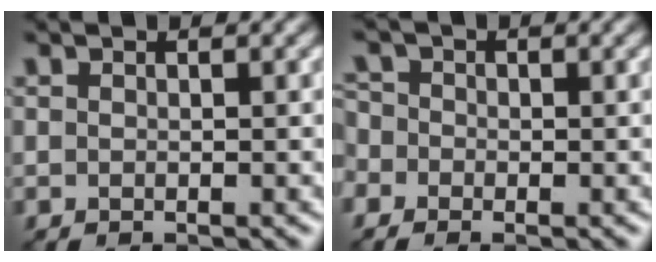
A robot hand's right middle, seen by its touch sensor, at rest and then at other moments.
{"total": 3.8, "force": [-1.6, 2.9, 1.9], "torque": [-0.035, 0.016, -0.037]}